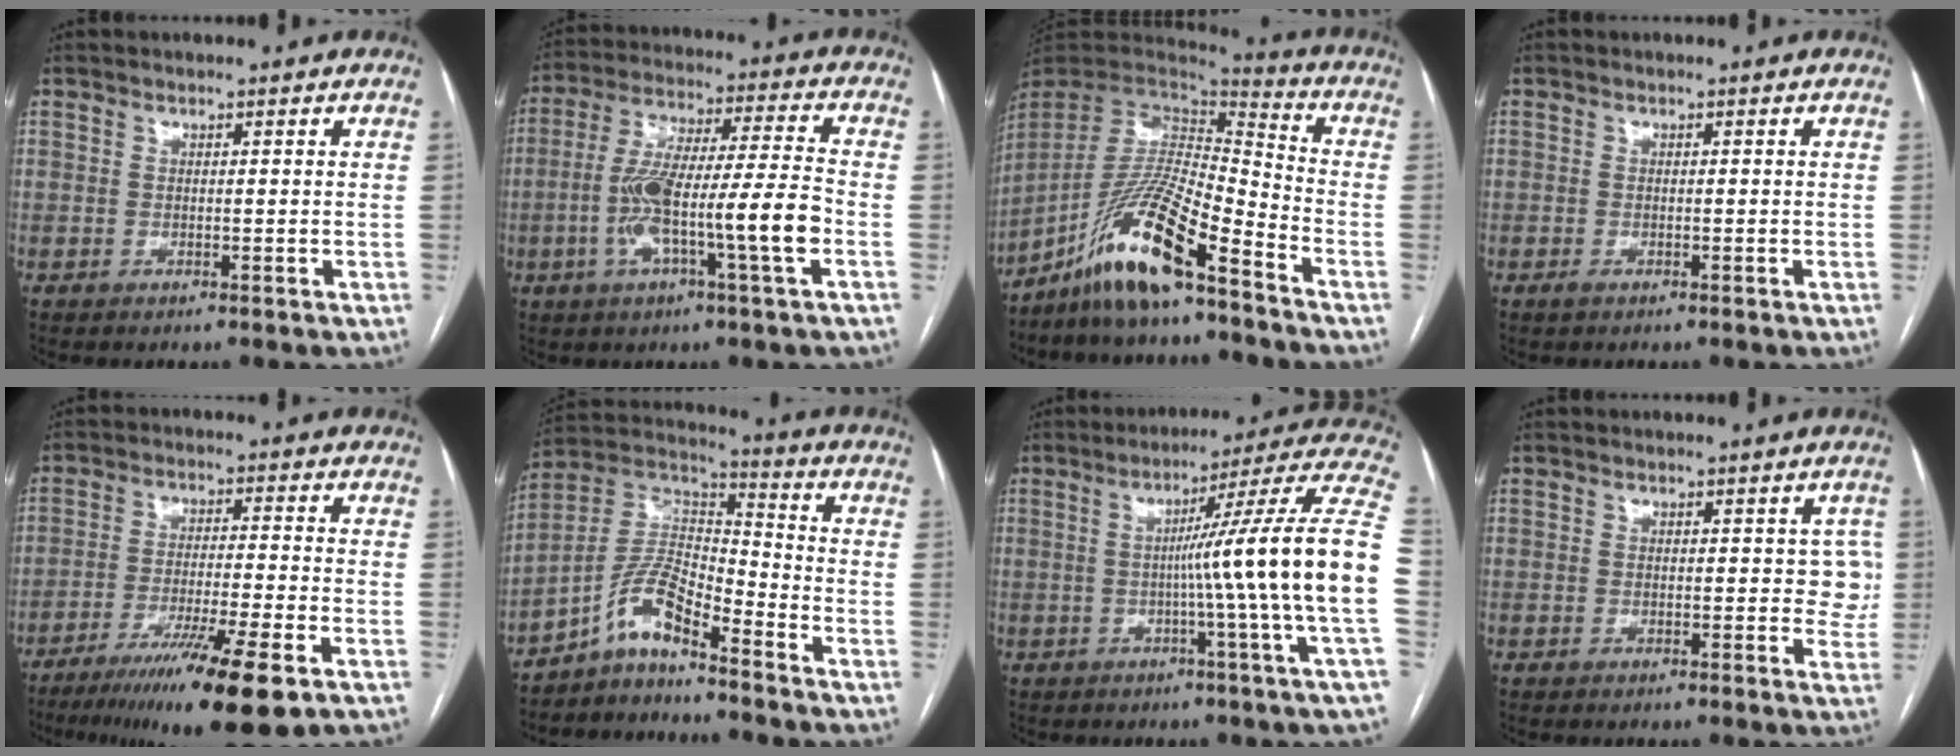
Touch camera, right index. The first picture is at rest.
{"total": 14.4, "force": [-3.9, 0.6, 13.8], "torque": [-0.259, 0.011, -0.071]}
{"total": 15.1, "force": [-10.3, 1.5, 11.0], "torque": [-0.217, -0.001, -0.193]}
{"total": 0.7, "force": [-0.4, 0.5, 0.4], "torque": [-0.002, 0.002, -0.006]}
{"total": 15.1, "force": [-9.6, 0.0, 11.7], "torque": [-0.175, -0.040, -0.156]}
{"total": 8.8, "force": [-6.2, 2.3, 5.9], "torque": [-0.123, 0.027, -0.123]}
{"total": 19.2, "force": [-1.7, -3.3, 18.8], "torque": [-0.219, 0.006, -0.042]}
{"total": 3.3, "force": [0.8, 2.1, 2.5], "torque": [-0.009, 0.007, 0.007]}